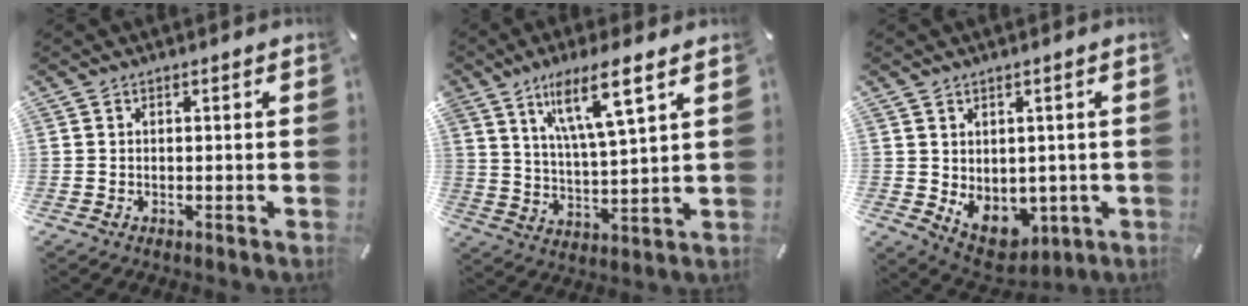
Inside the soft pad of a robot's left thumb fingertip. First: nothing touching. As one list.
[{"total": 12.2, "force": [7.6, 2.7, 9.1], "torque": [-0.171, -0.022, 0.130]}, {"total": 7.7, "force": [-1.0, 6.5, 3.9], "torque": [-0.057, -0.010, -0.012]}]